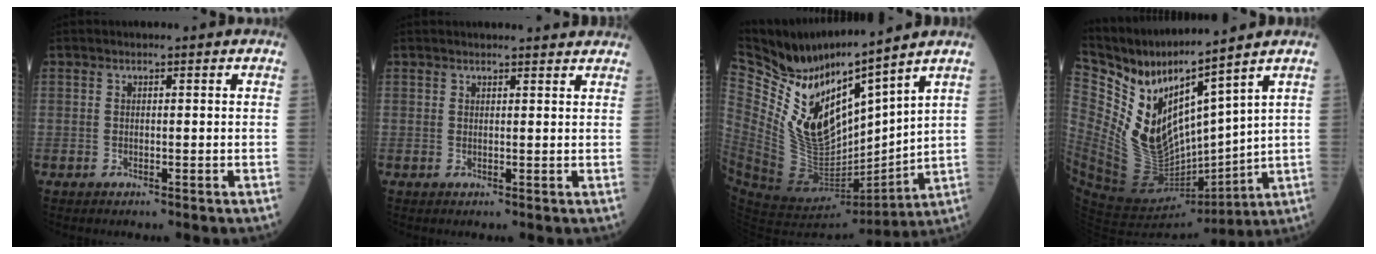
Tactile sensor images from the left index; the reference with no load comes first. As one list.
[{"total": 4.1, "force": [4.0, 0.3, 0.8], "torque": [-0.011, 0.012, 0.038]}, {"total": 14.4, "force": [11.9, 2.6, 7.6], "torque": [-0.151, -0.023, 0.246]}, {"total": 14.4, "force": [11.2, 1.9, 8.7], "torque": [-0.174, -0.019, 0.234]}]